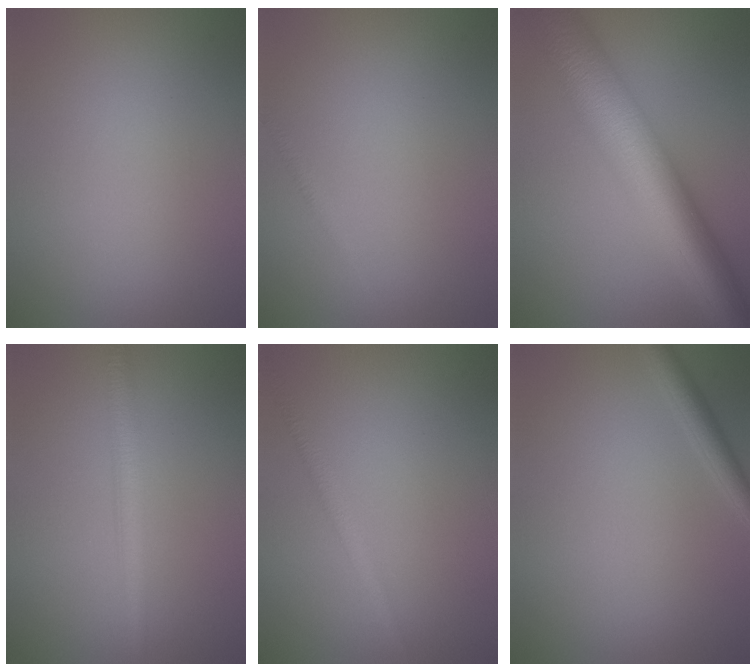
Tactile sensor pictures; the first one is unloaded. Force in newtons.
{"total": 0.7, "press": 0.7, "slide": 0.0}
{"total": 11.4, "press": 11.4, "slide": 0.4}
{"total": 2.7, "press": 2.7, "slide": 0.0}
{"total": 1.6, "press": 1.6, "slide": 0.1}
{"total": 1.9, "press": 1.9, "slide": 0.2}